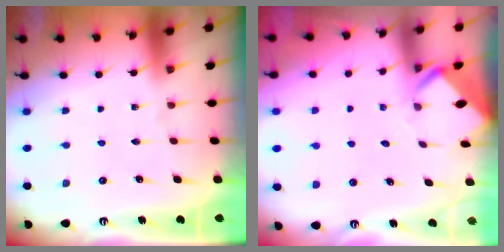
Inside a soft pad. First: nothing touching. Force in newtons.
{"total": 3.6, "press": 3.6, "slide": 0.2}